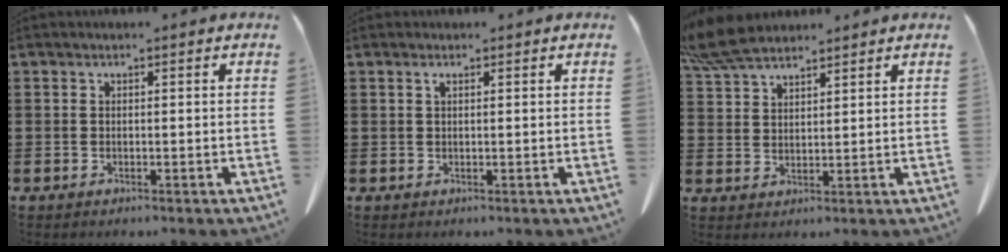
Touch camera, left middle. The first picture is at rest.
{"total": 0.8, "force": [0.5, 0.2, 0.7], "torque": [-0.015, 0.000, 0.010]}
{"total": 6.9, "force": [5.9, 1.7, 3.2], "torque": [-0.088, -0.013, 0.112]}